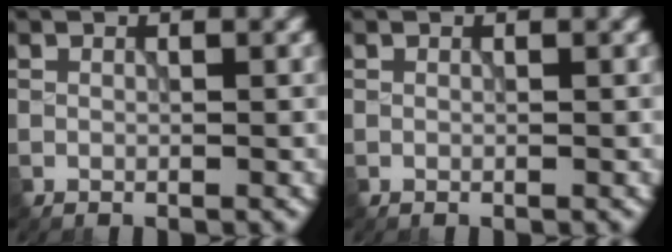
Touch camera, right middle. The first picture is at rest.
{"total": 0.0}